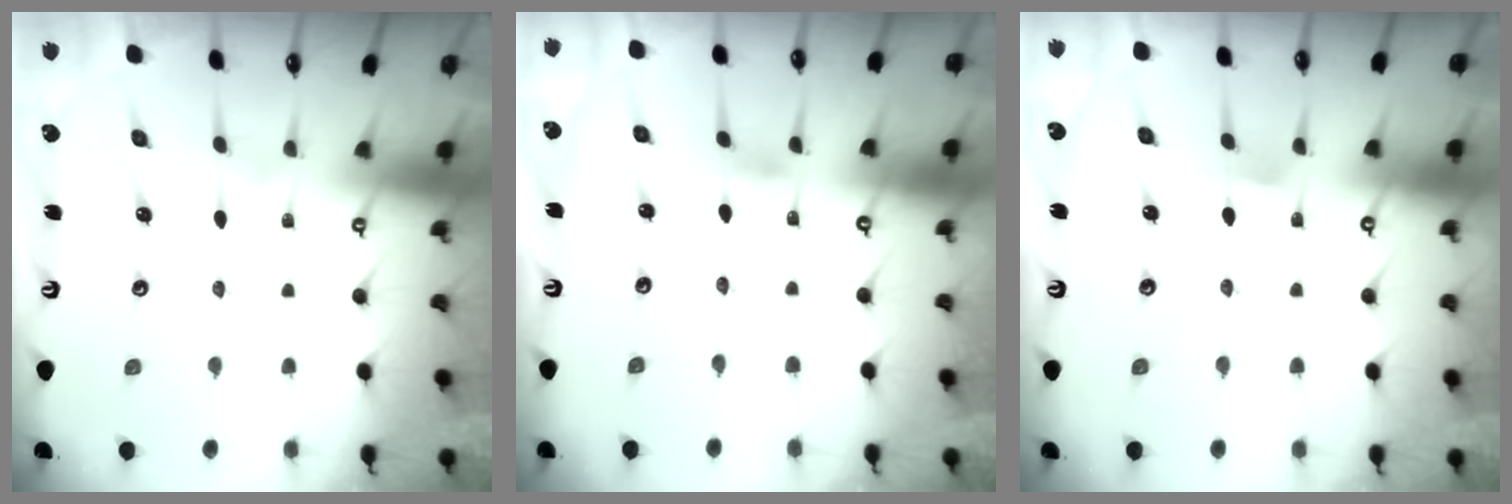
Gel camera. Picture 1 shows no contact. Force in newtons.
{"total": 1.5, "press": 1.5, "slide": 0.2}
{"total": 3.6, "press": 3.5, "slide": 0.6}